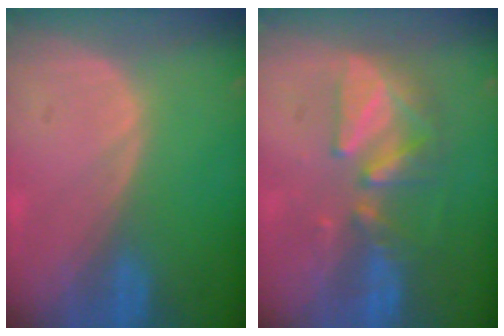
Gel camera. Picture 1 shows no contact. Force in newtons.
{"total": 7.6, "press": 7.3, "slide": 1.8}